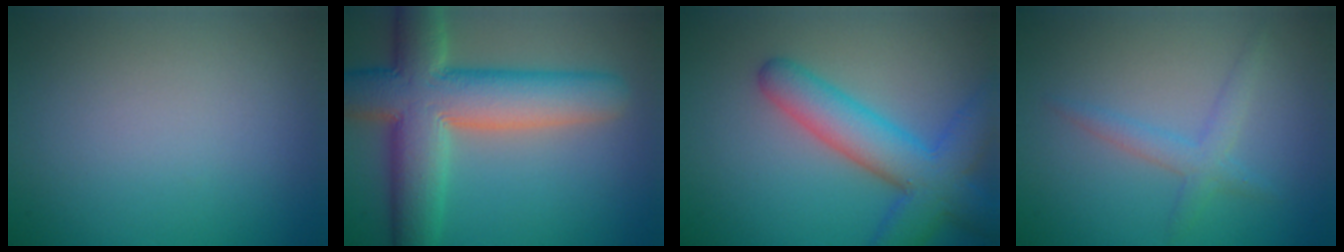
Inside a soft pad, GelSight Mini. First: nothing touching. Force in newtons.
{"total": 10.9, "press": 10.9, "slide": 0.7}
{"total": 7.0, "press": 7.0, "slide": 0.3}
{"total": 2.2, "press": 2.2, "slide": 0.2}